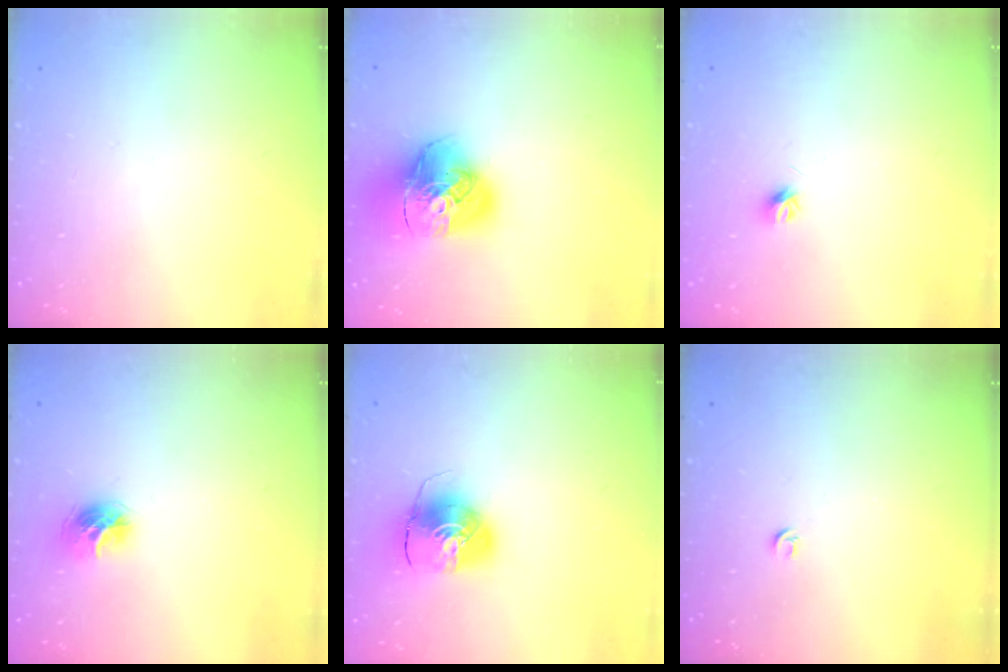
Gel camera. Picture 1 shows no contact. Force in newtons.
{"total": 17.1, "press": 17.0, "slide": 2.1}
{"total": 4.0, "press": 3.9, "slide": 0.9}
{"total": 9.5, "press": 9.5, "slide": 0.4}
{"total": 10.1, "press": 10.1, "slide": 0.7}
{"total": 3.4, "press": 3.3, "slide": 0.6}